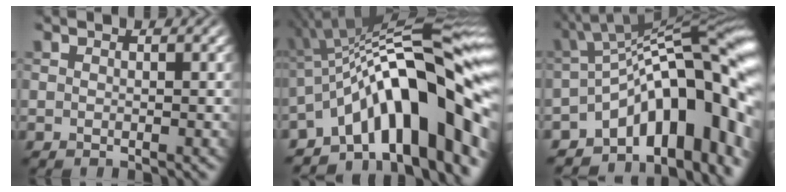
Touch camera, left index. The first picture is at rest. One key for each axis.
{"total": 15.9, "fx": -4.1, "fy": 5.2, "fz": 14.5, "tx": -0.177, "ty": 0.036, "tz": -0.073}
{"total": 16.2, "fx": -5.8, "fy": 7.5, "fz": 13.2, "tx": -0.143, "ty": 0.022, "tz": -0.092}